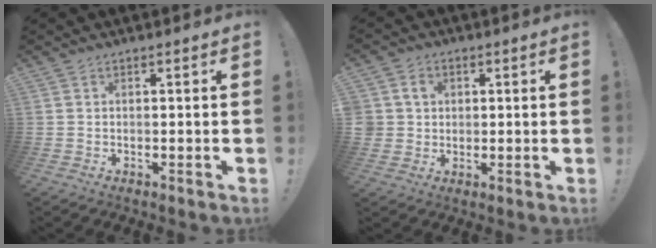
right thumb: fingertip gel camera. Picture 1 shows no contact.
{"total": 4.8, "force": [1.0, 4.6, 1.3], "torque": [-0.031, 0.003, 0.021]}